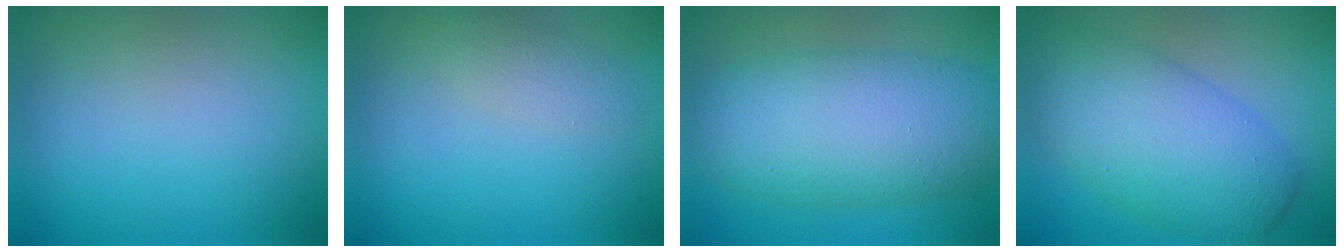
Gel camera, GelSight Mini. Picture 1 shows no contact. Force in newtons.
{"total": 1.6, "press": 1.6, "slide": 0.1}
{"total": 9.3, "press": 9.3, "slide": 0.1}
{"total": 7.9, "press": 7.9, "slide": 0.1}